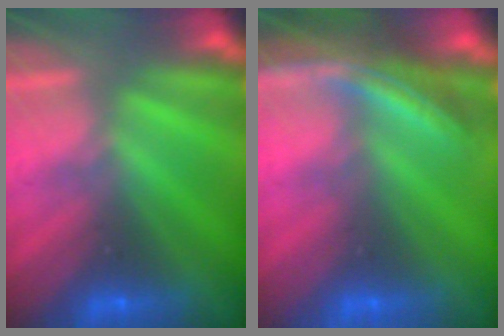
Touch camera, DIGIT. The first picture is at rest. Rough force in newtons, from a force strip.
{"total": 3.7}